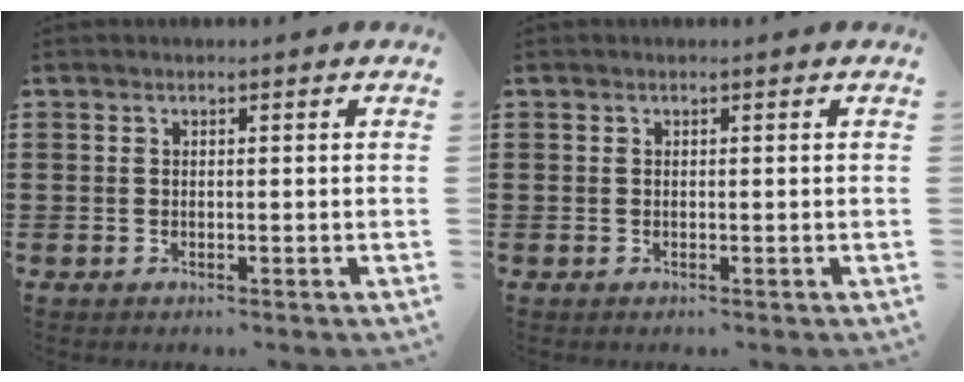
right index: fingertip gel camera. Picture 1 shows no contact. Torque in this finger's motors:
{"motor_torque": [0.00, 0.00, 0.00, 0.00]}